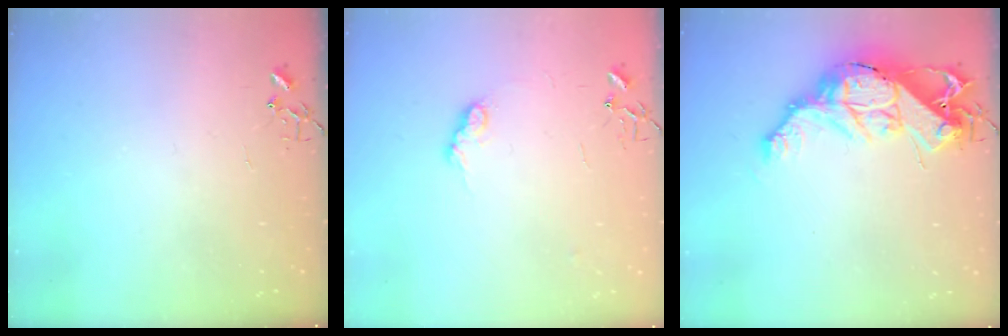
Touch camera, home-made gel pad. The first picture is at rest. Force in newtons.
{"total": 7.8, "press": 7.8, "slide": 0.1}
{"total": 16.4, "press": 16.4, "slide": 1.3}